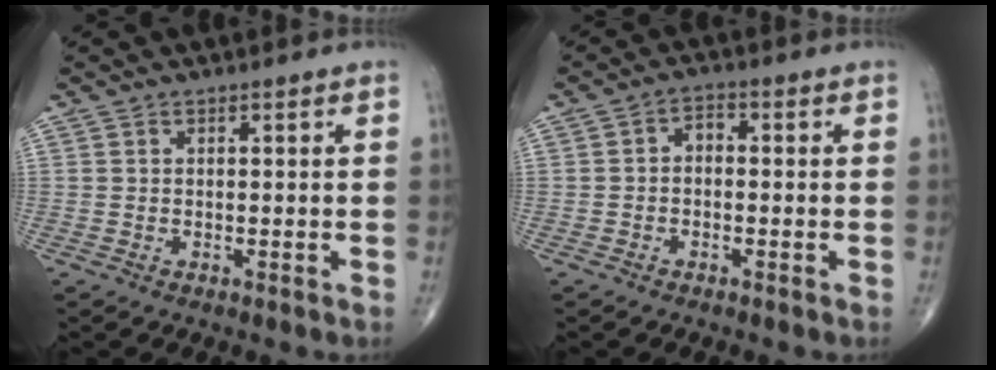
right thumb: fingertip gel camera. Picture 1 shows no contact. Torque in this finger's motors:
{"motor_torque": [-0.01, 0.01, 0.05, 0.17, 0.01]}